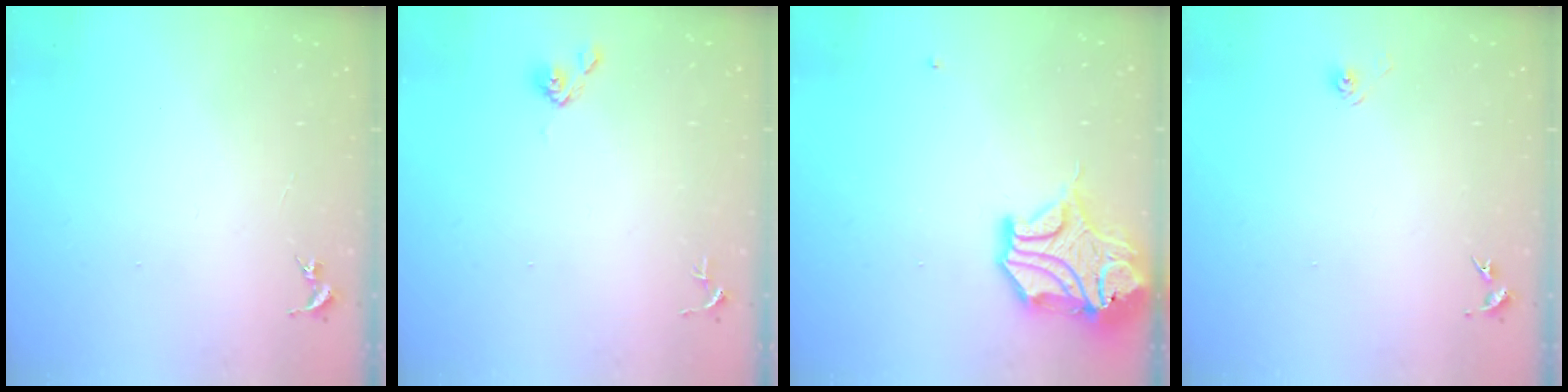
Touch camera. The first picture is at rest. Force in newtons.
{"total": 4.4, "press": 4.3, "slide": 0.6}
{"total": 15.3, "press": 15.2, "slide": 2.2}
{"total": 3.0, "press": 2.6, "slide": 1.5}